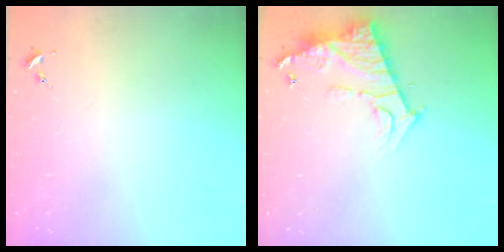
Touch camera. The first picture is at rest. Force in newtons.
{"total": 11.7, "press": 11.6, "slide": 0.8}